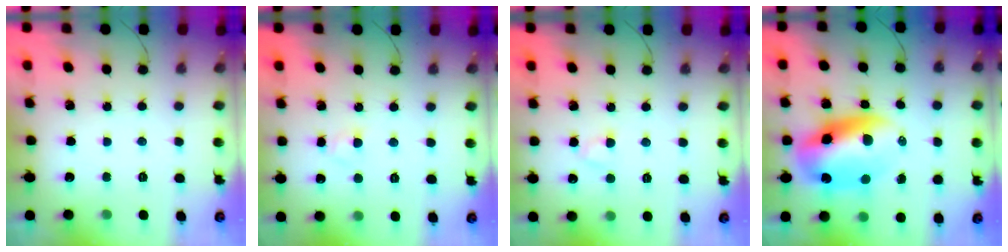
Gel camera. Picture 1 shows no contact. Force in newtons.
{"total": 2.2, "press": 1.9, "slide": 1.1}
{"total": 2.1, "press": 1.9, "slide": 0.9}
{"total": 12.5, "press": 12.0, "slide": 3.4}